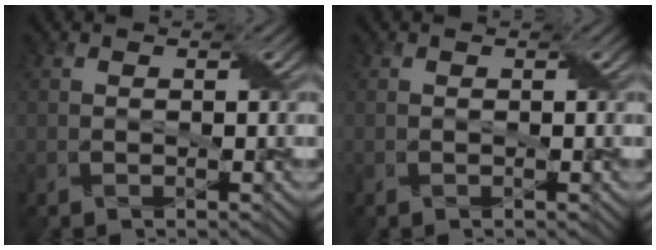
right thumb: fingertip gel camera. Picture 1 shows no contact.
{"total": 0.0}